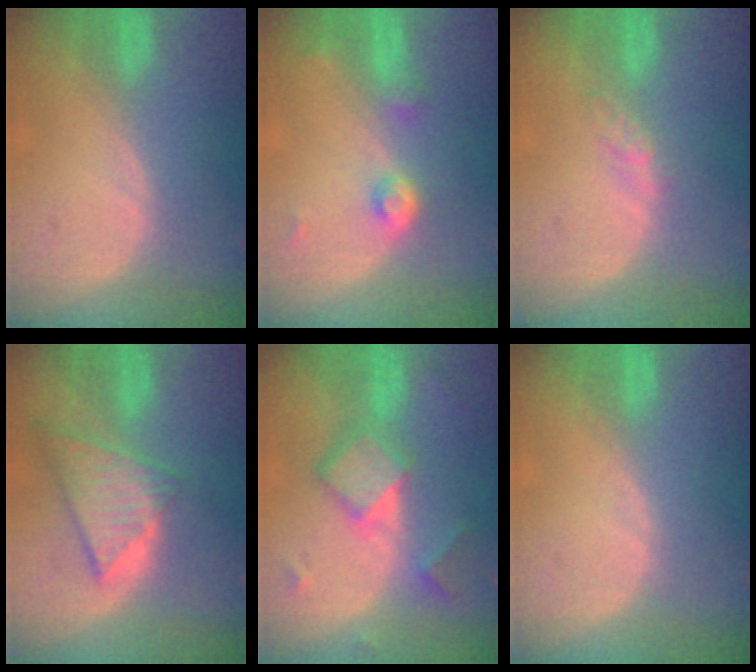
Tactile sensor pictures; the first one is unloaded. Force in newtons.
{"total": 3.8, "press": 3.6, "slide": 1.3}
{"total": 2.8, "press": 2.5, "slide": 1.2}
{"total": 9.0, "press": 7.8, "slide": 4.4}
{"total": 7.4, "press": 7.4, "slide": 0.5}
{"total": 0.0}